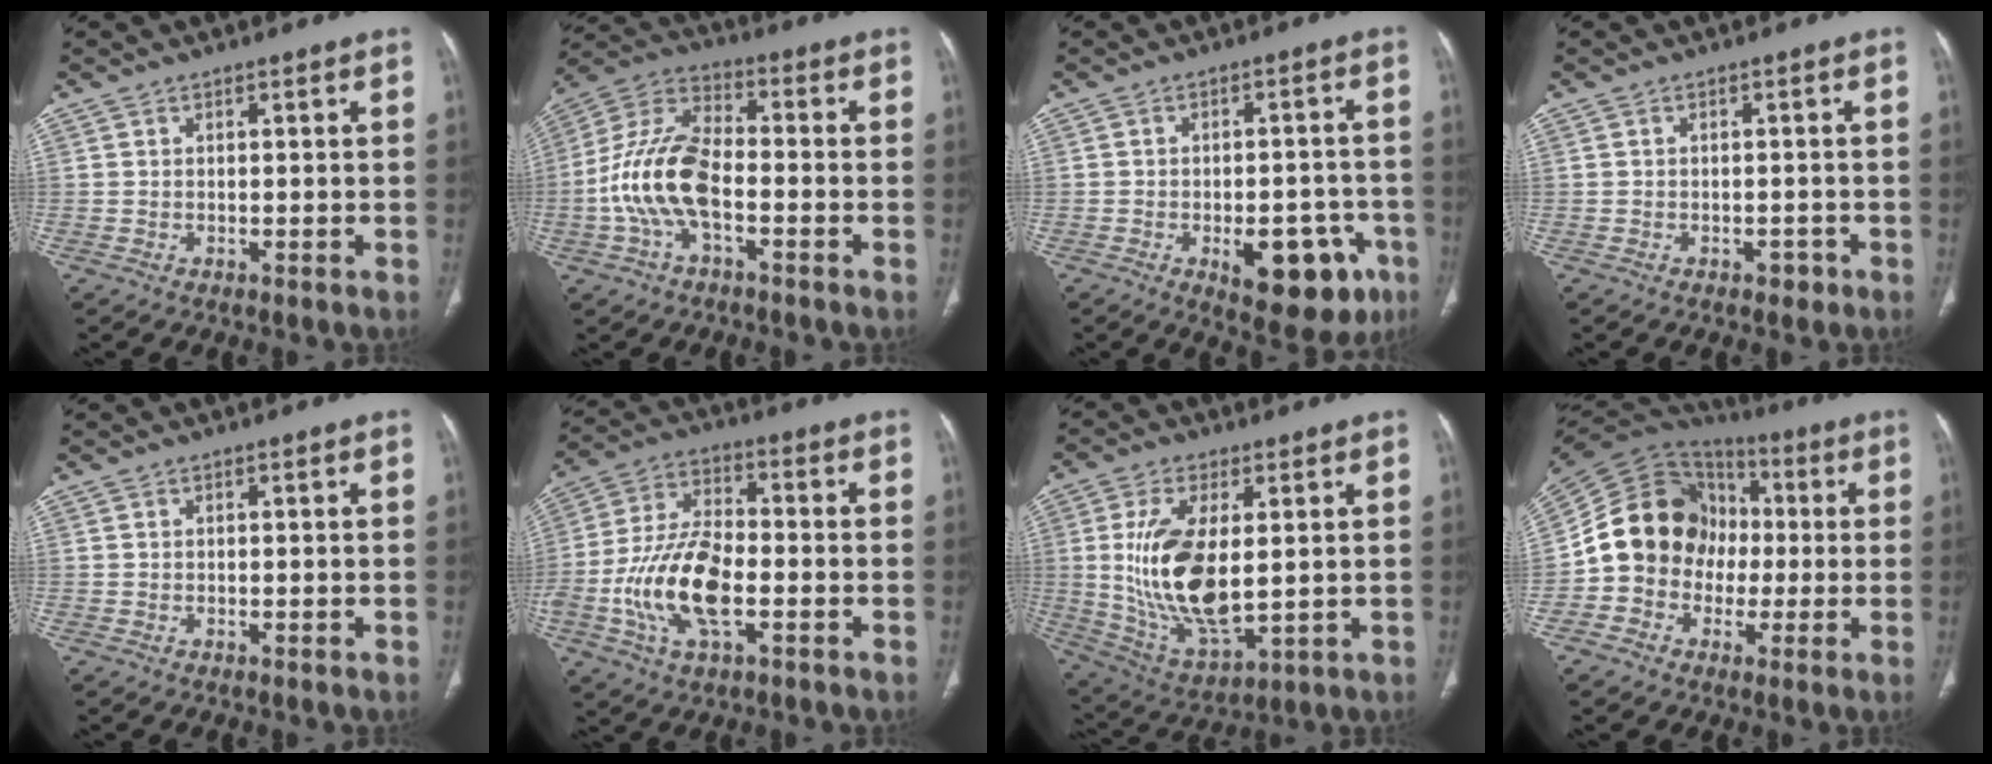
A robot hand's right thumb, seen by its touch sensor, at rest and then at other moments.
{"total": 14.2, "force": [-3.4, 7.2, 11.8], "torque": [-0.248, 0.039, -0.069]}
{"total": 14.7, "force": [-6.4, 7.1, 11.2], "torque": [-0.109, 0.025, -0.071]}
{"total": 1.7, "force": [-1.0, 1.2, 0.8], "torque": [-0.004, 0.005, -0.011]}
{"total": 0.0}
{"total": 15.5, "force": [-4.2, 7.4, 12.9], "torque": [-0.264, 0.024, -0.080]}
{"total": 17.0, "force": [1.5, 8.0, 14.9], "torque": [-0.289, -0.022, 0.045]}
{"total": 17.1, "force": [-1.4, 14.8, 8.4], "torque": [-0.121, 0.040, -0.032]}